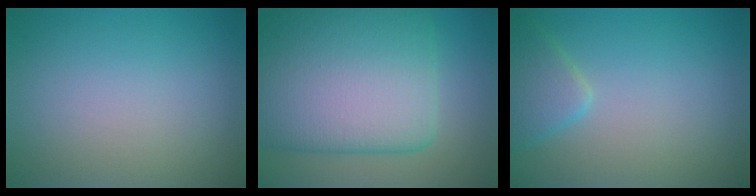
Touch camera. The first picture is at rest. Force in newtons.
{"total": 11.9, "press": 11.9, "slide": 0.4}
{"total": 2.5, "press": 2.5, "slide": 0.2}